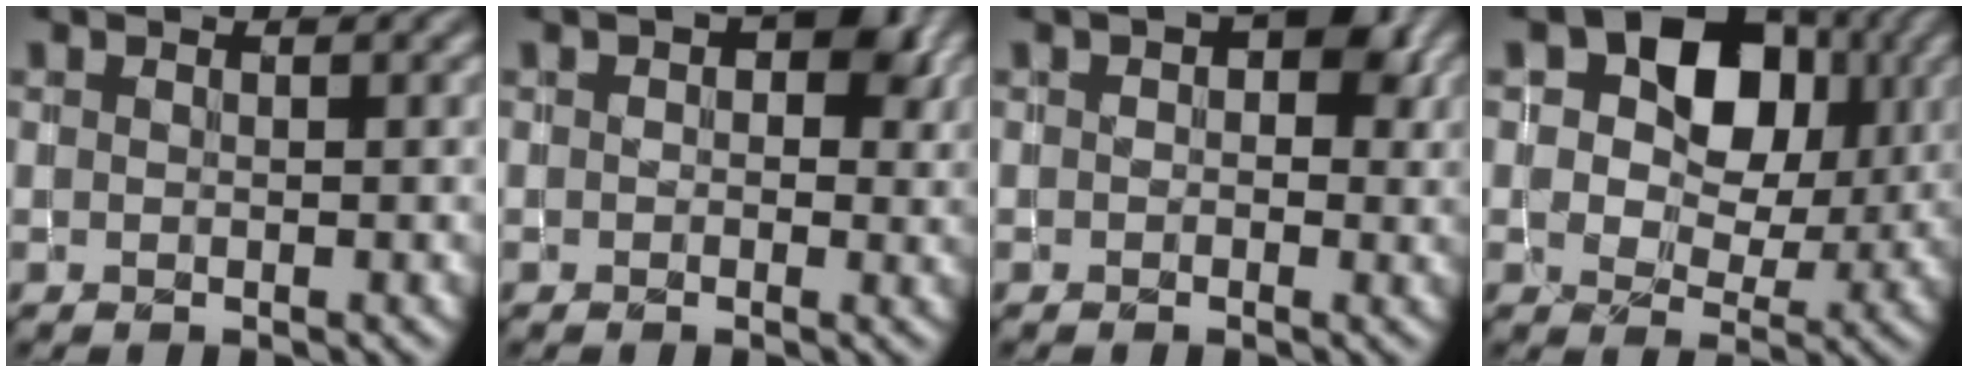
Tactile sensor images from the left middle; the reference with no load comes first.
{"total": 4.2, "force": [0.9, 2.7, 3.0], "torque": [-0.029, 0.006, 0.009]}
{"total": 4.0, "force": [0.8, 2.6, 2.9], "torque": [-0.026, 0.007, 0.008]}
{"total": 9.3, "force": [2.6, 6.5, 6.0], "torque": [-0.087, 0.016, 0.027]}